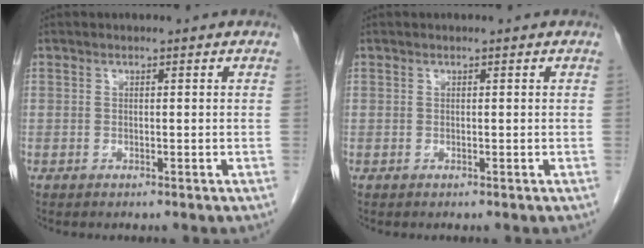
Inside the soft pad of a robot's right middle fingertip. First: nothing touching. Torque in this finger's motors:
{"motor_torque": [0.28, -0.03, -0.01, 0.01]}